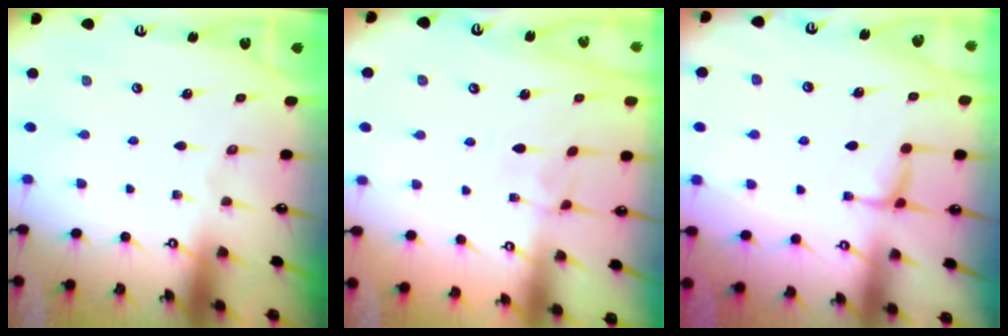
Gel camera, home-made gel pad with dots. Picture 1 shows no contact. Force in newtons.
{"total": 3.5, "press": 3.5, "slide": 0.2}
{"total": 1.6, "press": 1.4, "slide": 0.7}